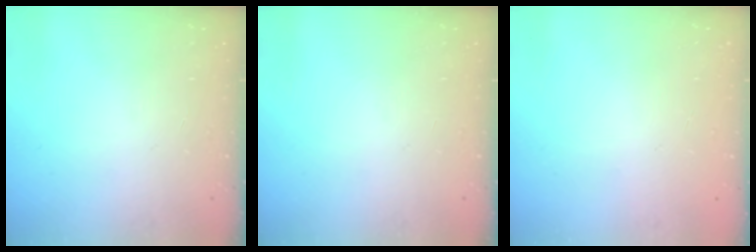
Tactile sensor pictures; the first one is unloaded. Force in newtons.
{"total": 0.0}
{"total": 0.0}